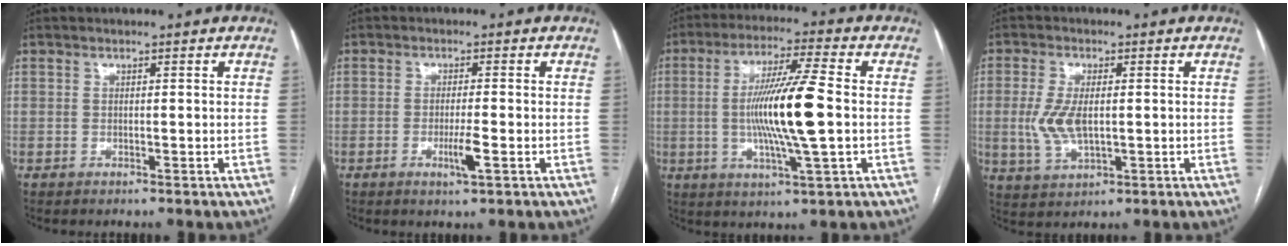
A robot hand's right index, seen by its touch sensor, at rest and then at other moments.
{"total": 3.5, "force": [-1.2, 0.0, 3.3], "torque": [-0.063, -0.008, -0.022]}
{"total": 13.4, "force": [-0.6, 0.2, 13.3], "torque": [-0.253, -0.004, -0.014]}
{"total": 6.6, "force": [0.0, 2.7, 6.0], "torque": [-0.139, -0.001, 0.004]}